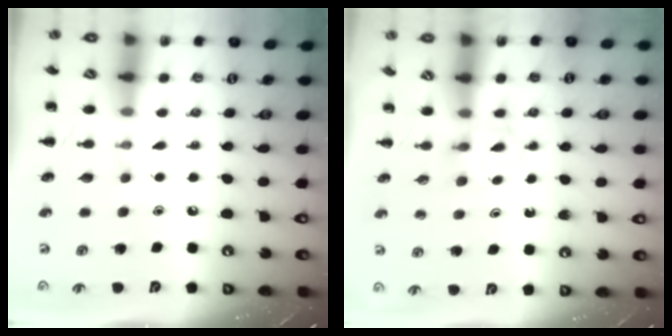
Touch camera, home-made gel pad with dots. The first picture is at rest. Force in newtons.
{"total": 2.3, "press": 2.0, "slide": 1.0}